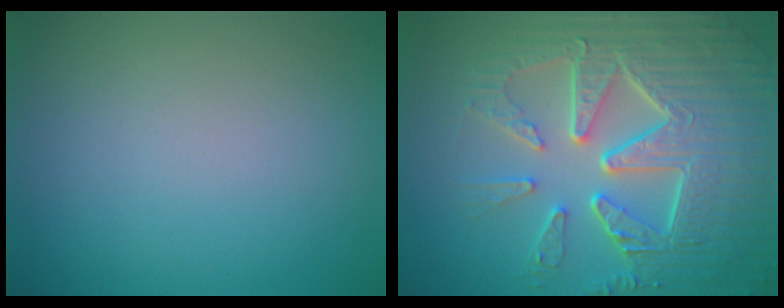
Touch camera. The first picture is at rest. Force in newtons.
{"total": 10.1, "press": 6.8, "slide": 7.5}